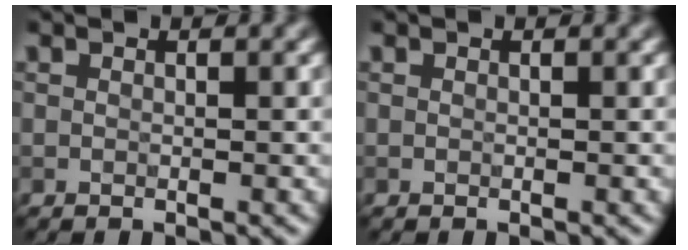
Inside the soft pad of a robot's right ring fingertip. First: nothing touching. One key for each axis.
{"total": 0.0}